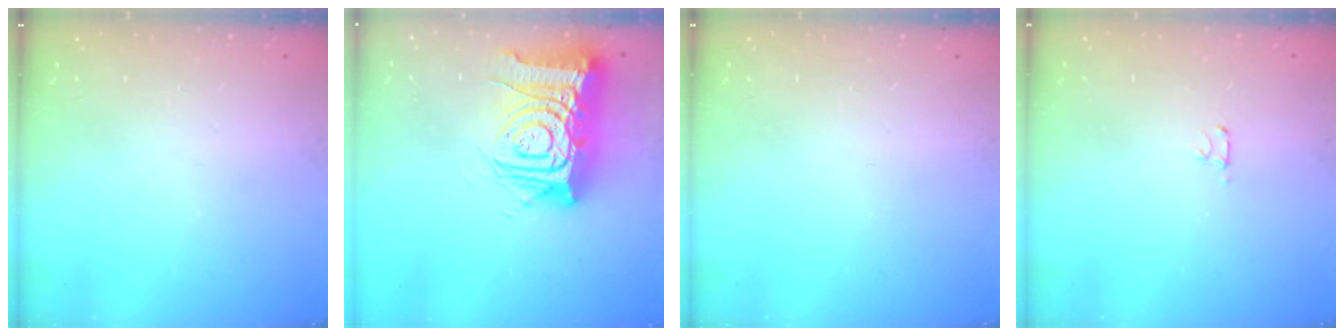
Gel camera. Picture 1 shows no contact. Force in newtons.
{"total": 17.8, "press": 17.7, "slide": 1.9}
{"total": 0.0}
{"total": 2.5, "press": 2.4, "slide": 0.3}